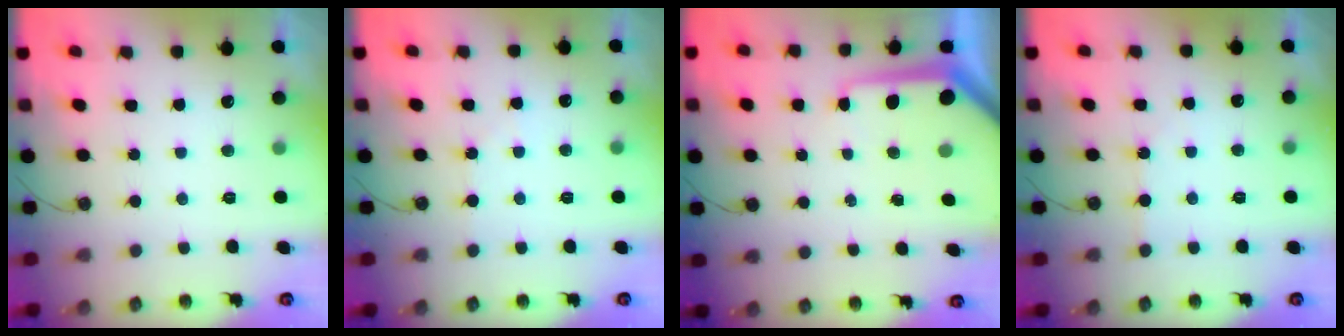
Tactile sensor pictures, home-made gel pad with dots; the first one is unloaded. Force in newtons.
{"total": 2.8, "press": 2.8, "slide": 0.6}
{"total": 8.8, "press": 8.8, "slide": 0.9}
{"total": 1.9, "press": 1.8, "slide": 0.4}